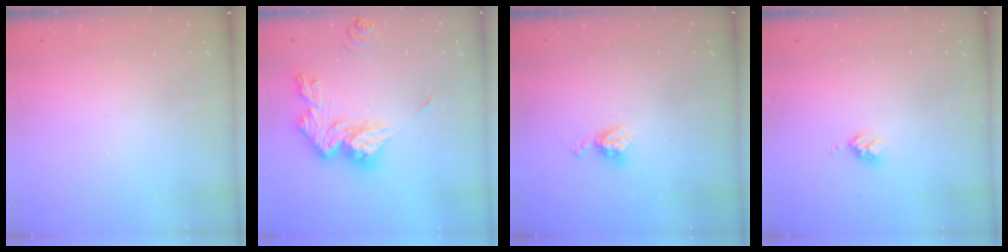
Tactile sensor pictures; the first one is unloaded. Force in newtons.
{"total": 15.3, "press": 15.2, "slide": 1.4}
{"total": 5.3, "press": 5.3, "slide": 0.5}
{"total": 3.7, "press": 3.6, "slide": 0.5}